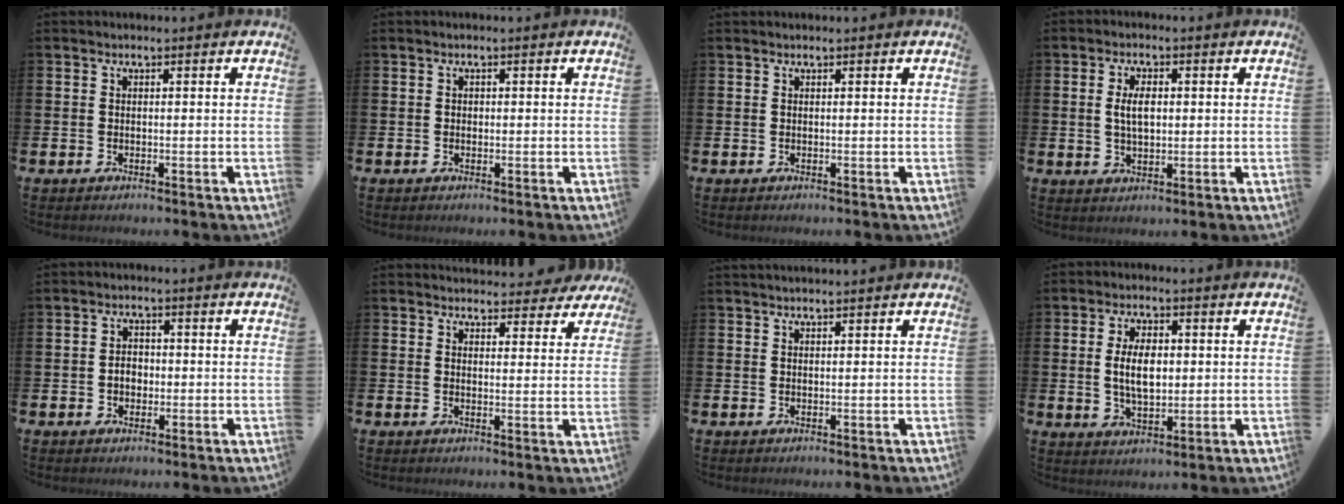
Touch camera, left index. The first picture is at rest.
{"total": 0.6, "force": [-0.1, 0.6, 0.2], "torque": [-0.001, 0.003, -0.003]}
{"total": 0.0}
{"total": 3.9, "force": [0.8, 2.0, 3.2], "torque": [-0.042, -0.002, 0.008]}
{"total": 2.5, "force": [-0.4, 2.0, 1.5], "torque": [-0.018, 0.002, -0.012]}
{"total": 3.8, "force": [3.6, 1.2, 0.3], "torque": [0.005, -0.022, 0.062]}
{"total": 1.1, "force": [1.1, -0.1, 0.2], "torque": [0.002, -0.002, 0.020]}
{"total": 5.9, "force": [0.8, 3.1, 4.9], "torque": [-0.067, -0.002, 0.007]}